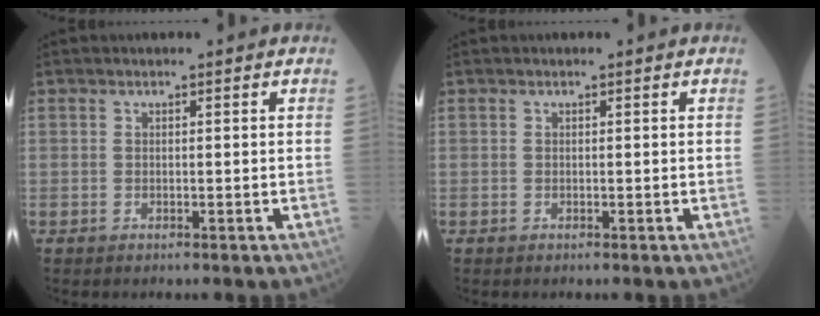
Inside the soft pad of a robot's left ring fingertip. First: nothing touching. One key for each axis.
{"total": 0.0}